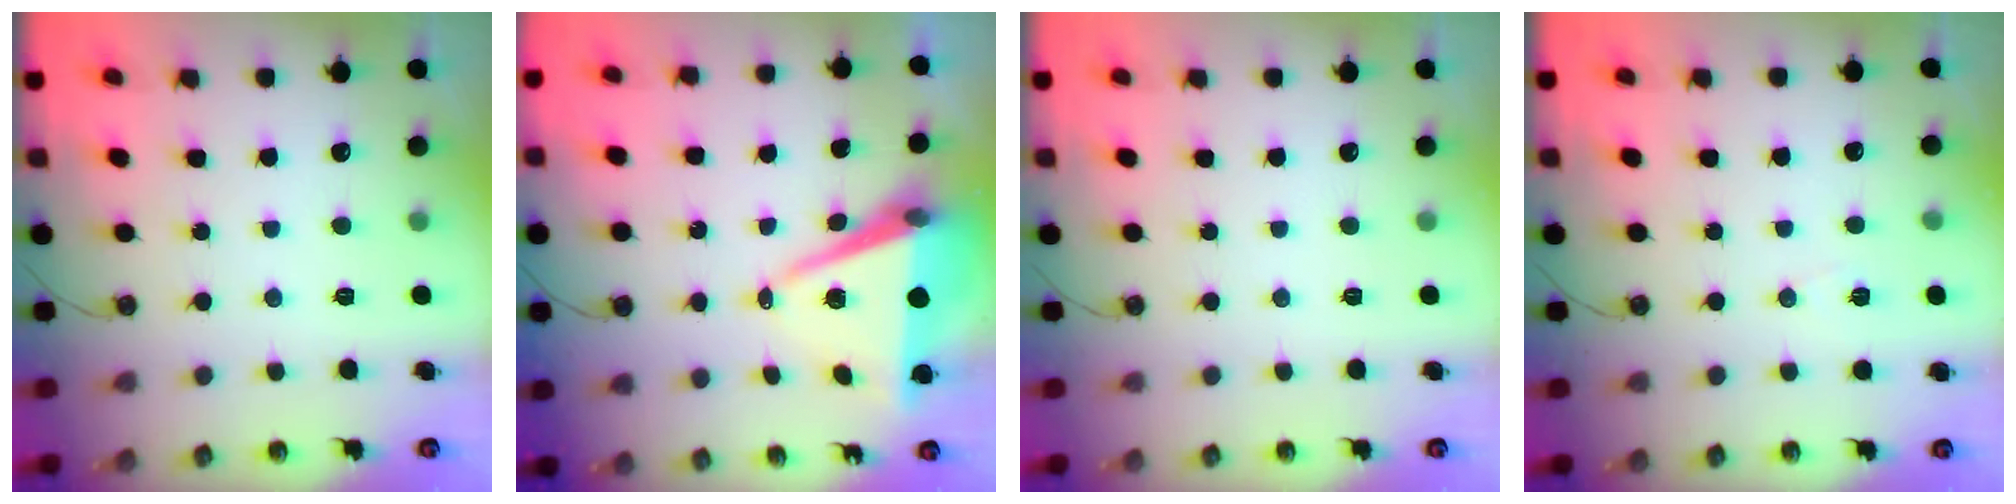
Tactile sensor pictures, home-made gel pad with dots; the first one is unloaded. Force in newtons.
{"total": 9.1, "press": 8.1, "slide": 4.1}
{"total": 0.0}
{"total": 5.2, "press": 4.3, "slide": 2.9}